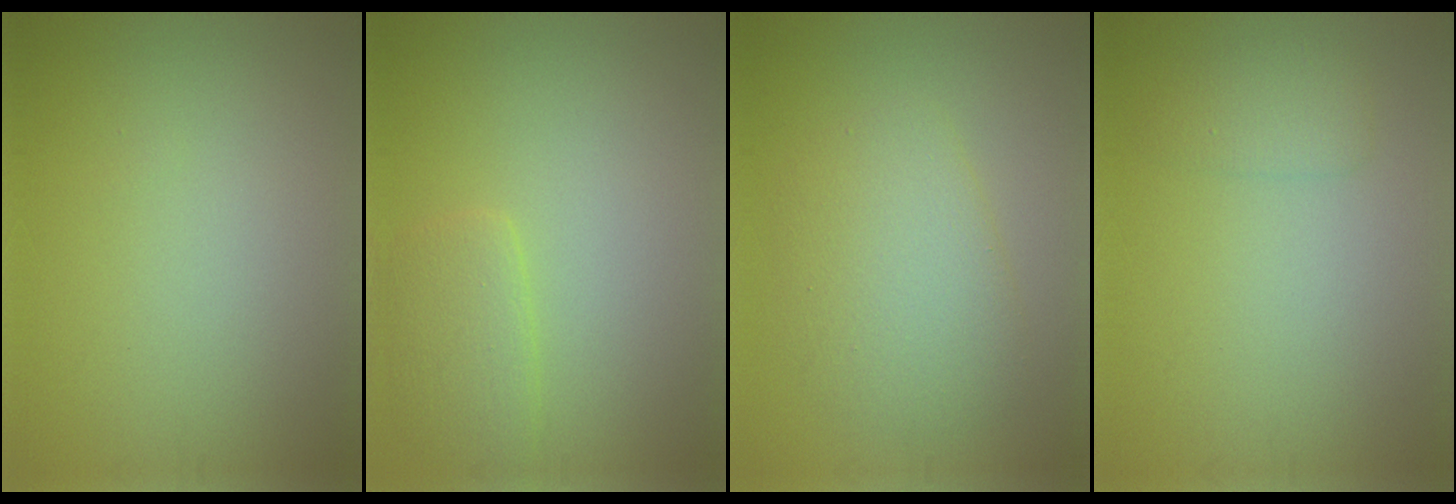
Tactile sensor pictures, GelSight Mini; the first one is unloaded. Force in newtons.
{"total": 2.4, "press": 2.3, "slide": 0.2}
{"total": 4.1, "press": 4.1, "slide": 0.2}
{"total": 1.6, "press": 1.6, "slide": 0.0}